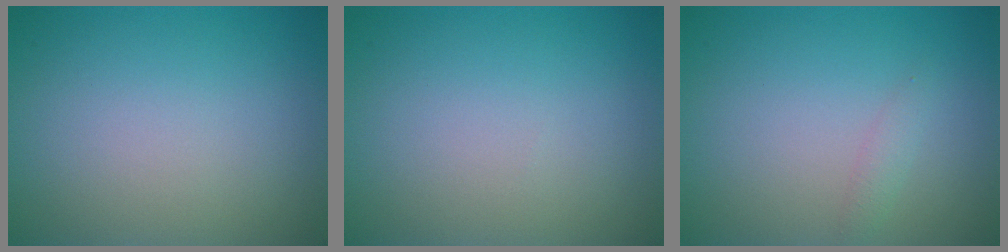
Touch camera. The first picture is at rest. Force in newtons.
{"total": 0.0}
{"total": 0.9, "press": 0.9, "slide": 0.1}